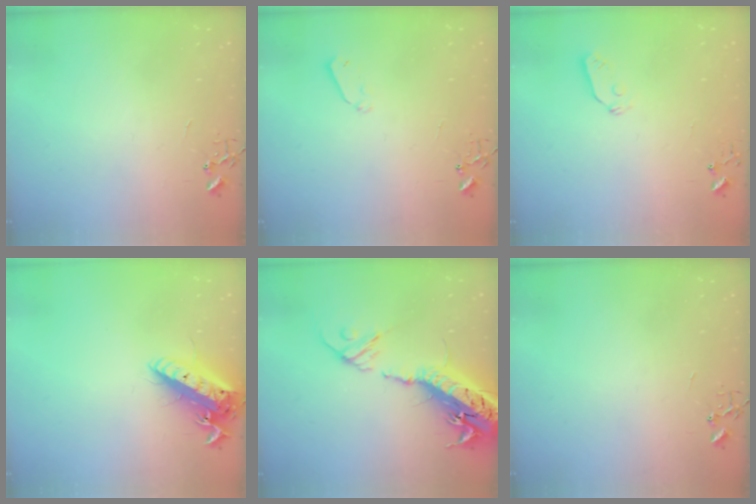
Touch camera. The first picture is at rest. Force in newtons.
{"total": 4.2, "press": 4.2, "slide": 0.7}
{"total": 3.8, "press": 3.7, "slide": 0.5}
{"total": 16.4, "press": 16.0, "slide": 3.4}
{"total": 23.7, "press": 23.1, "slide": 5.3}
{"total": 0.0}